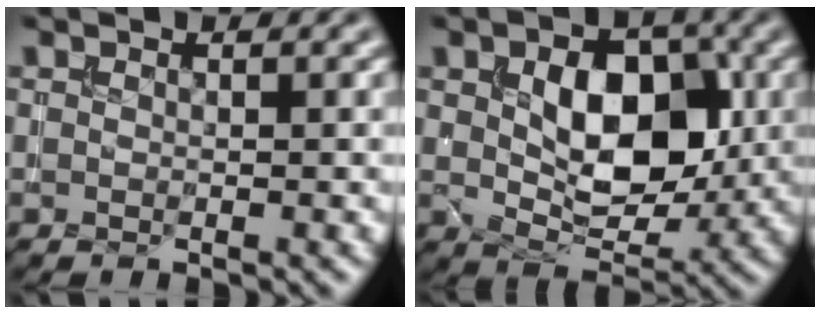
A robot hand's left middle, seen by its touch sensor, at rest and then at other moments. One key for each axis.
{"total": 7.3, "fx": 1.0, "fy": 4.4, "fz": 5.7, "tx": -0.092, "ty": -0.006, "tz": 0.020}